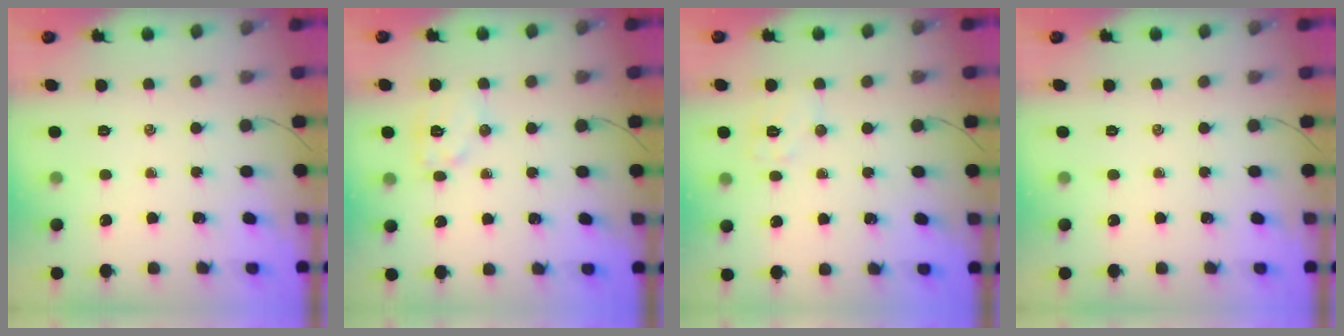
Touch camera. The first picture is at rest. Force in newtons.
{"total": 7.7, "press": 7.7, "slide": 0.2}
{"total": 6.3, "press": 6.2, "slide": 0.8}
{"total": 0.0}